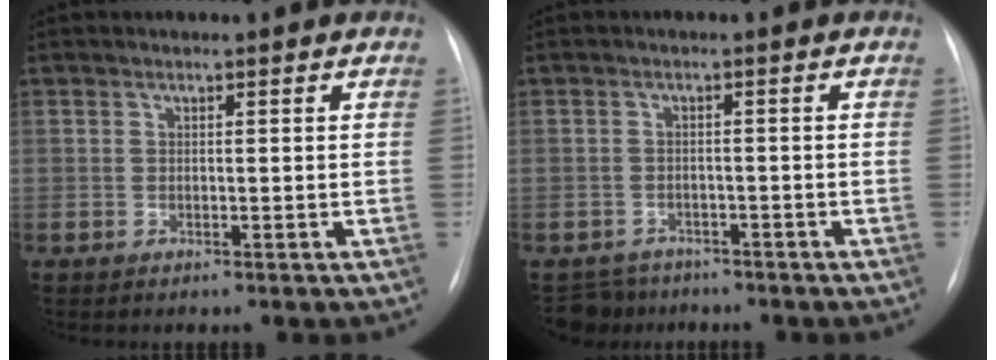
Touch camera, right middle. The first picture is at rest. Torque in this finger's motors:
{"motor_torque": [0.30, -0.31, -0.02, -0.02]}